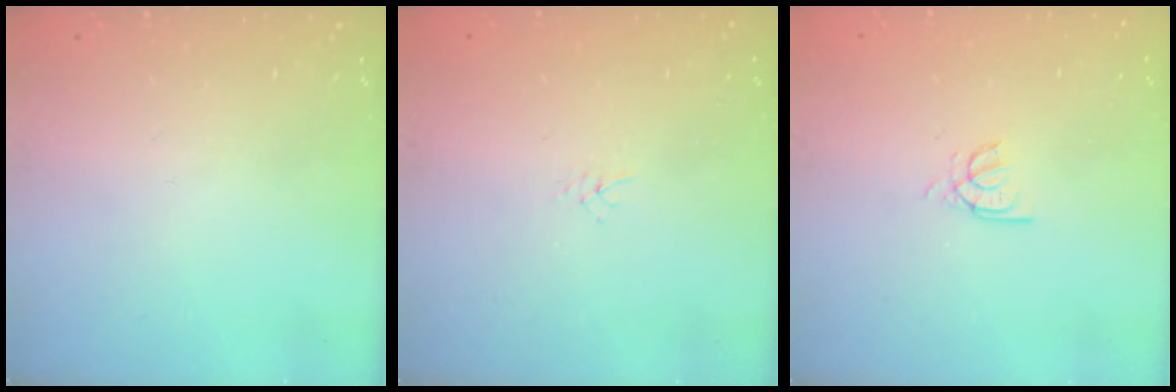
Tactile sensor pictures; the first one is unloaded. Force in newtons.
{"total": 1.9, "press": 1.9, "slide": 0.3}
{"total": 3.7, "press": 3.7, "slide": 0.1}